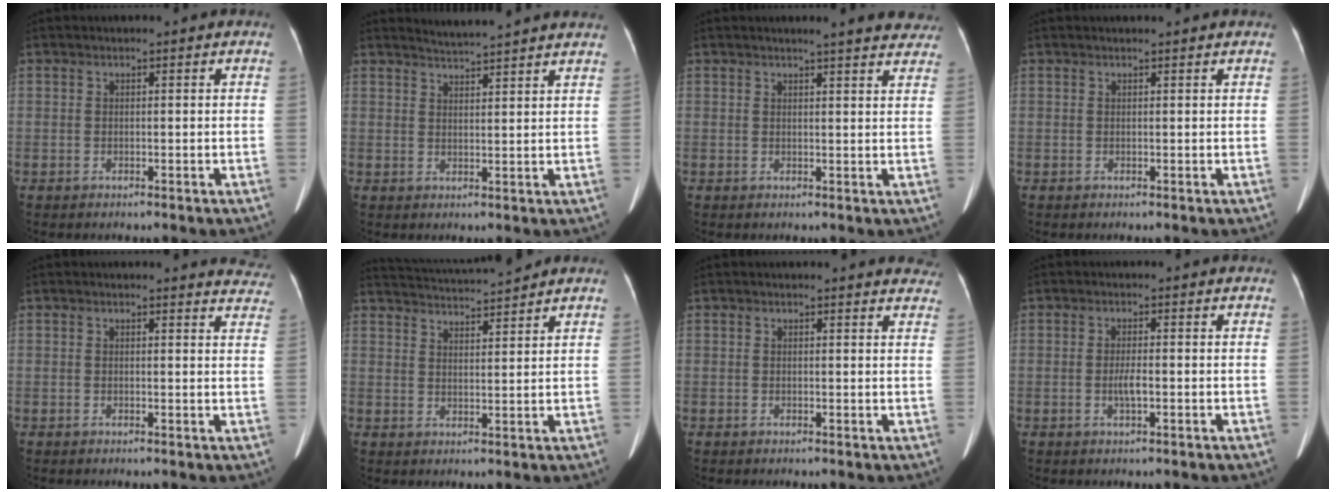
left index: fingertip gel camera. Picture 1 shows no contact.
{"total": 7.4, "force": [7.1, -0.8, 2.0], "torque": [-0.036, 0.012, 0.088]}
{"total": 9.1, "force": [8.2, 1.1, 3.6], "torque": [-0.027, -0.005, 0.074]}
{"total": 1.3, "force": [1.3, 0.0, 0.2], "torque": [-0.007, 0.009, 0.016]}
{"total": 5.1, "force": [5.0, 1.2, 0.0], "torque": [0.023, -0.029, 0.017]}
{"total": 8.8, "force": [8.5, -0.9, 2.3], "torque": [-0.049, 0.017, 0.132]}
{"total": 5.7, "force": [5.5, 1.3, 0.5], "torque": [0.020, -0.016, 0.025]}
{"total": 1.9, "force": [-0.5, 0.2, 1.9], "torque": [-0.038, -0.001, -0.009]}